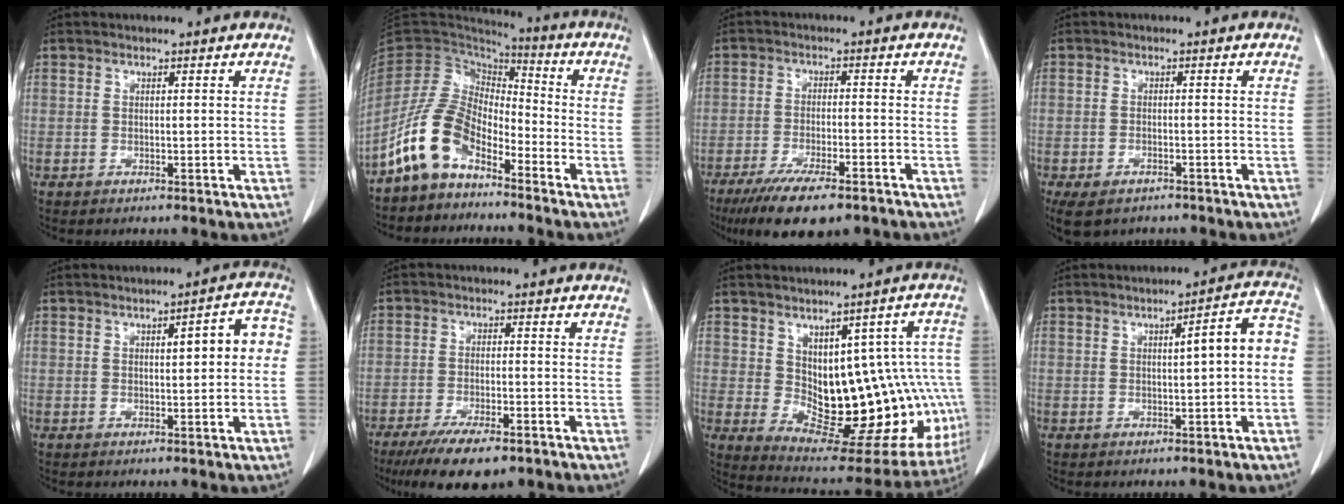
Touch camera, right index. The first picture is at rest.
{"total": 10.3, "force": [-6.9, 5.2, 5.7], "torque": [-0.125, 0.024, -0.144]}
{"total": 11.1, "force": [-8.0, 2.6, 7.2], "torque": [-0.113, -0.019, -0.126]}
{"total": 6.3, "force": [-4.5, 3.4, 2.8], "torque": [-0.051, -0.004, -0.067]}
{"total": 5.9, "force": [0.7, 1.5, 5.6], "torque": [-0.068, 0.028, 0.006]}
{"total": 9.8, "force": [-7.1, 2.6, 6.3], "torque": [-0.098, -0.015, -0.112]}
{"total": 20.4, "force": [-1.3, 9.7, 17.9], "torque": [-0.169, 0.028, 0.013]}
{"total": 6.2, "force": [0.2, 0.9, 6.2], "torque": [-0.078, 0.025, -0.001]}